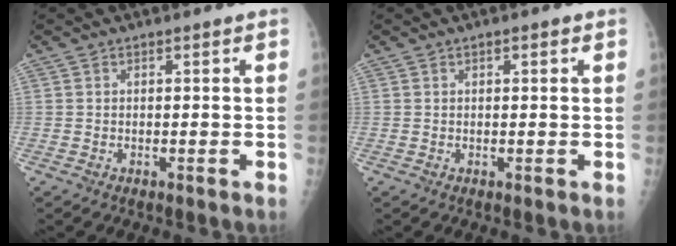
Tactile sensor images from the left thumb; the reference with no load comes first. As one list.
[{"total": 1.2, "force": [0.5, 0.4, 1.0], "torque": [-0.012, 0.002, 0.006]}]